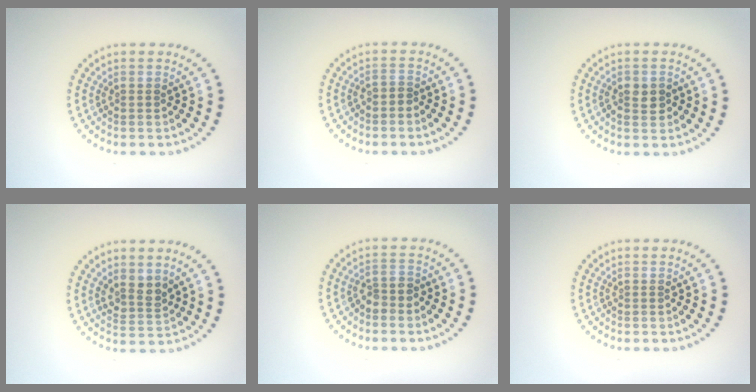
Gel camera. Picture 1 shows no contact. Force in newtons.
{"total": 0.5, "press": 0.3, "slide": 0.4}
{"total": 2.1, "press": 2.0, "slide": 0.4}
{"total": 2.1, "press": 1.8, "slide": 1.2}
{"total": 1.4, "press": 1.3, "slide": 0.7}
{"total": 0.0}